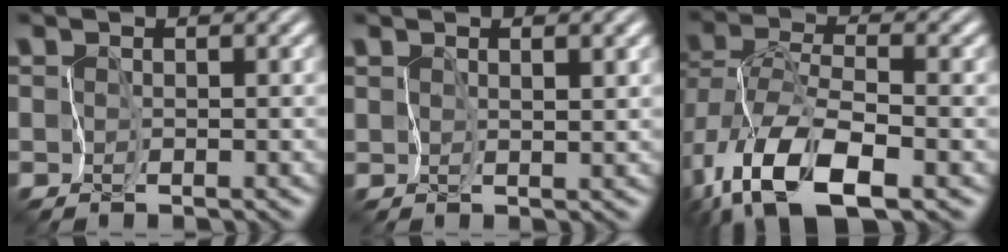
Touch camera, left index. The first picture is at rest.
{"total": 1.3, "force": [1.0, 0.1, 0.8], "torque": [-0.009, 0.002, 0.027]}
{"total": 10.1, "force": [-4.8, 4.3, 7.8], "torque": [-0.163, -0.007, -0.086]}